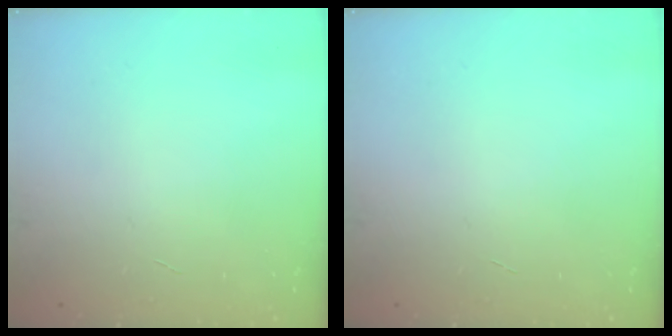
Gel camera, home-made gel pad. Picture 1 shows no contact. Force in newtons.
{"total": 0.0}